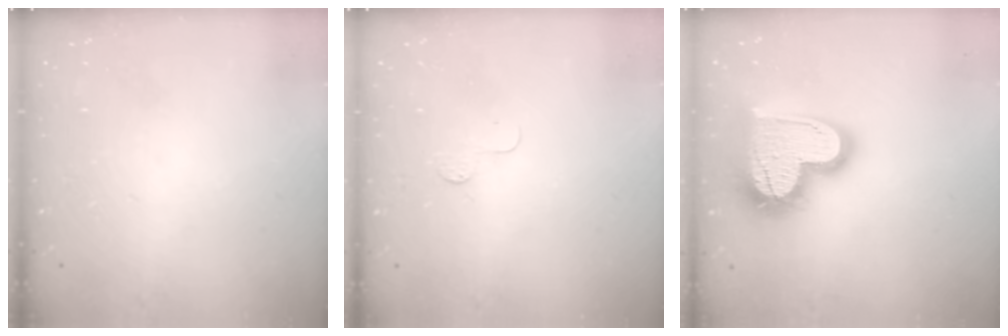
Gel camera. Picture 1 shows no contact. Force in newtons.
{"total": 4.2, "press": 4.2, "slide": 0.4}
{"total": 22.6, "press": 22.5, "slide": 1.8}